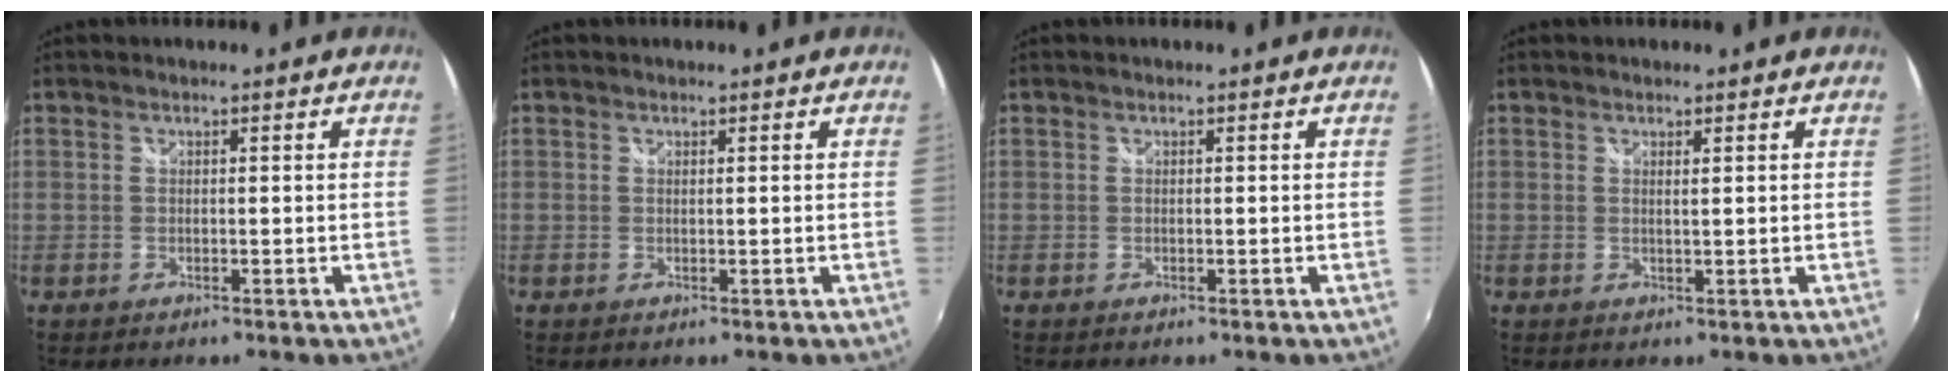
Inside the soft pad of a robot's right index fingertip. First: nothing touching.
{"total": 0.6, "force": [0.1, -0.4, -0.4], "torque": [0.007, -0.001, 0.000]}
{"total": 0.0}
{"total": 0.7, "force": [0.4, -0.5, 0.1], "torque": [0.000, 0.000, 0.006]}